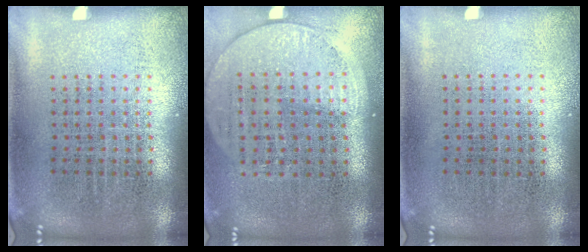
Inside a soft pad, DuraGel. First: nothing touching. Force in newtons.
{"total": 1.5, "press": 1.4, "slide": 0.5}
{"total": 0.0}